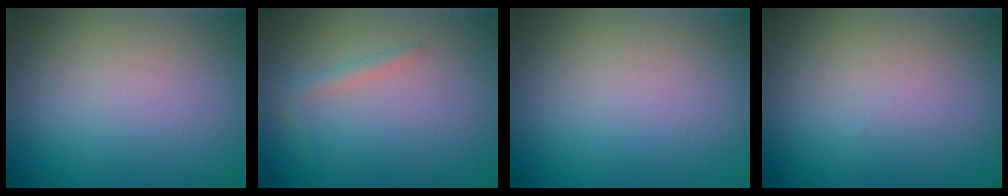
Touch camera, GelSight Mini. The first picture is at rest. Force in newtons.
{"total": 1.1, "press": 1.1, "slide": 0.0}
{"total": 0.0}
{"total": 0.0}